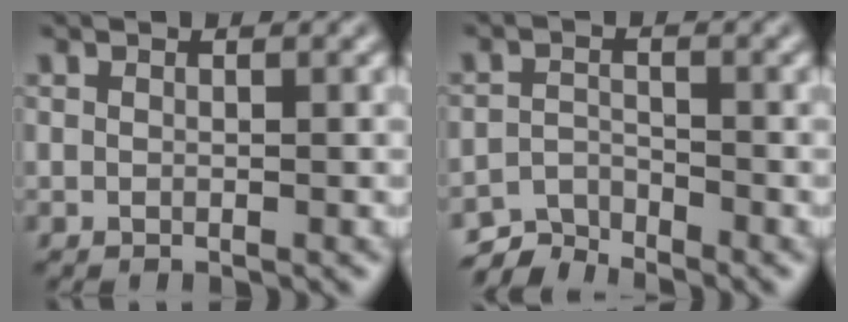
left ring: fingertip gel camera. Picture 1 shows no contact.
{"total": 3.0, "force": [-2.9, 0.5, 0.2], "torque": [0.000, 0.001, -0.062]}